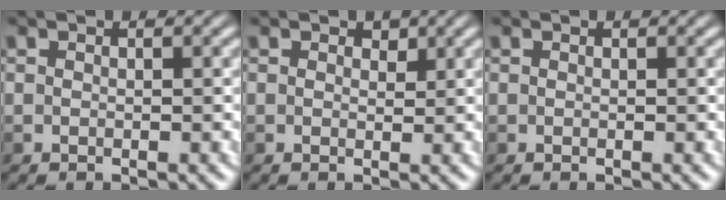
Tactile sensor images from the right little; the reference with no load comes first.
{"total": 0.9, "force": [0.7, 0.6, 0.4], "torque": [-0.008, -0.001, 0.002]}
{"total": 0.0}